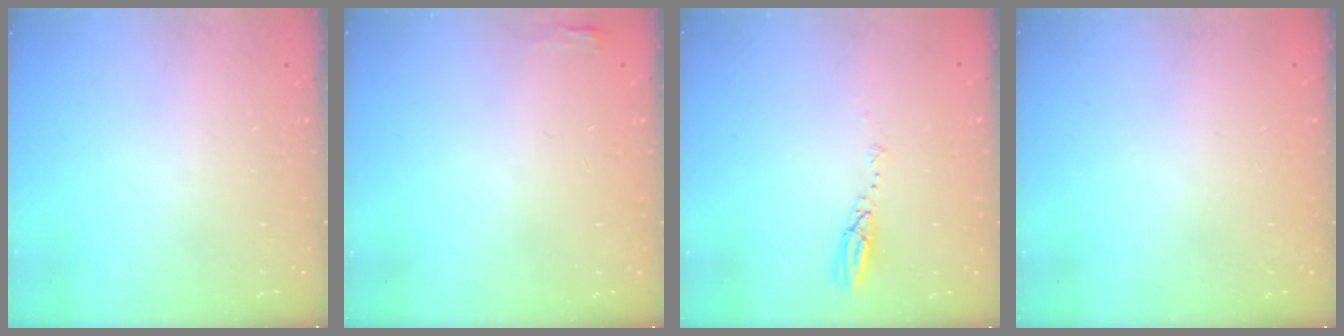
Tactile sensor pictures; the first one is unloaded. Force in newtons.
{"total": 2.7, "press": 2.6, "slide": 0.8}
{"total": 3.7, "press": 3.7, "slide": 0.4}
{"total": 0.0}